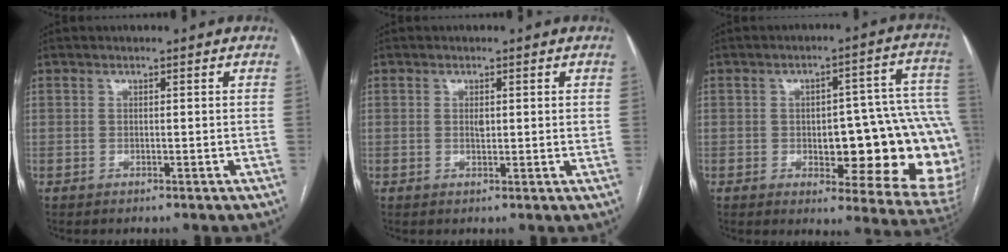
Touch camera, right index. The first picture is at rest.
{"total": 1.7, "force": [0.5, 0.6, 1.5], "torque": [-0.023, 0.000, 0.009]}
{"total": 23.2, "force": [-3.3, 6.8, 22.0], "torque": [-0.179, 0.034, -0.015]}